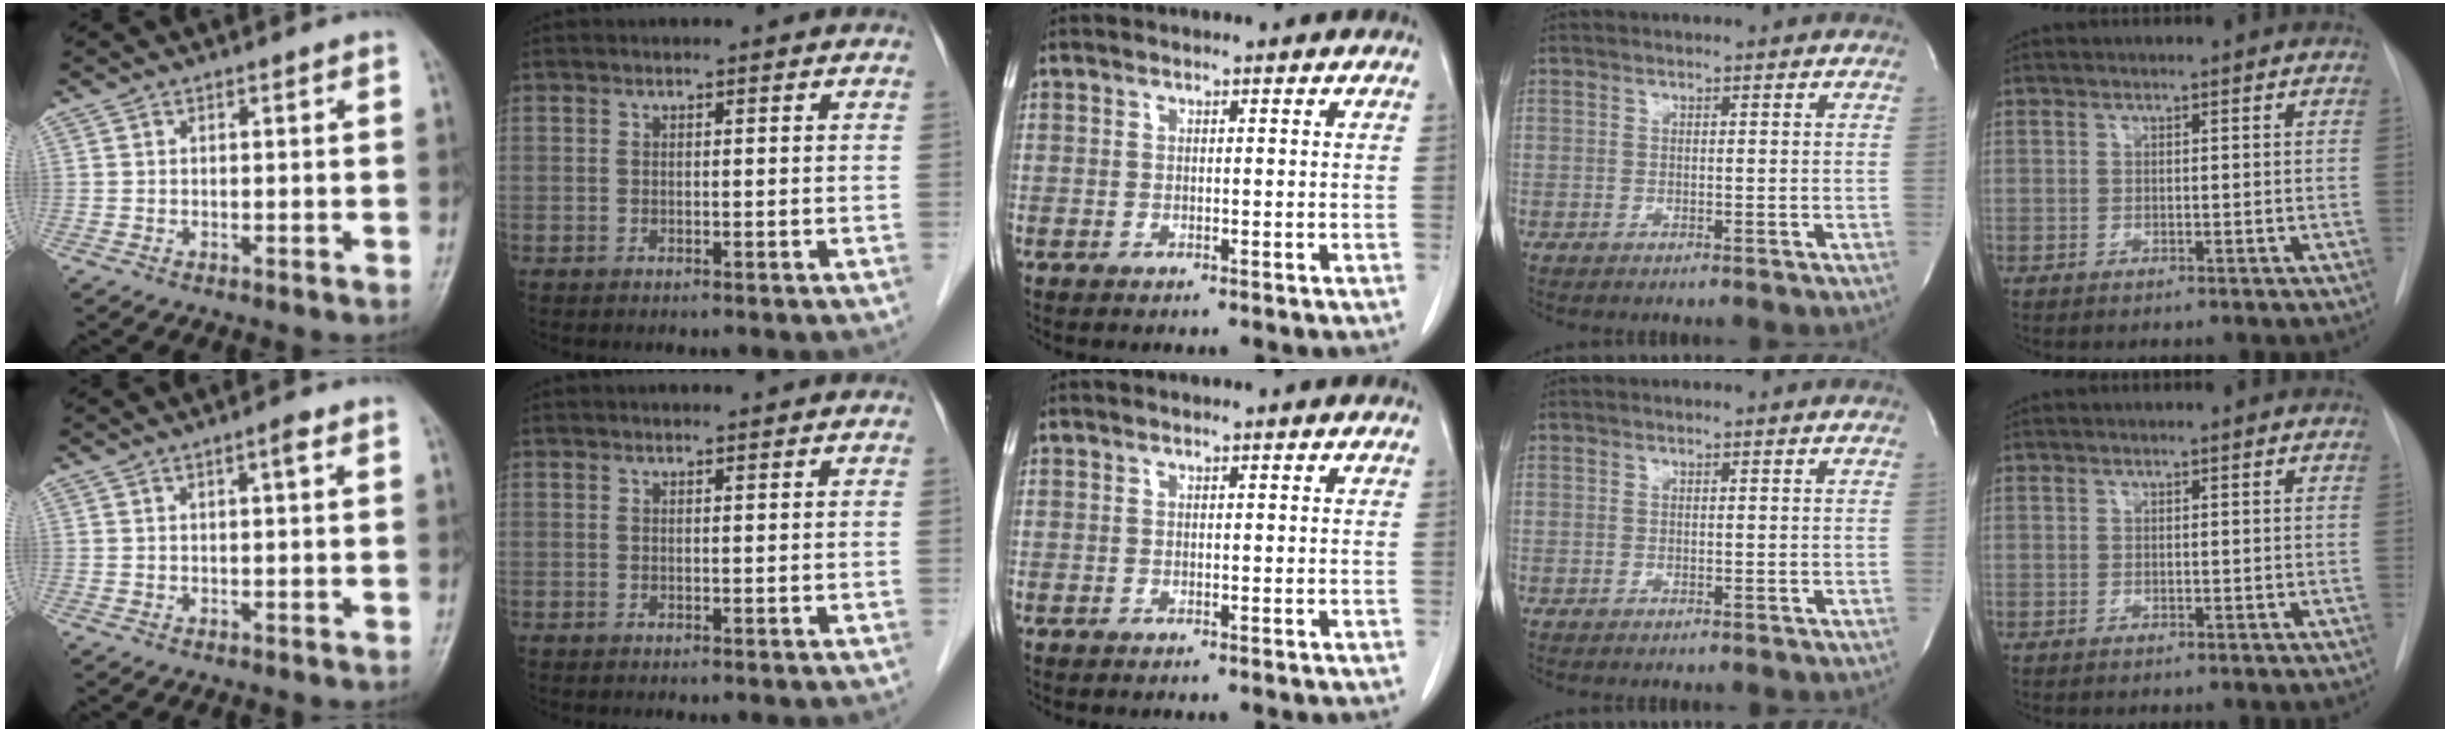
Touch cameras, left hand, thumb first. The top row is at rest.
{"thumb": {"total": 2.2, "force": [0.9, 0.9, 1.8], "torque": [-0.022, 0.002, 0.010]}, "index": {"total": 0.8, "force": [0.8, 0.0, 0.3], "torque": [-0.007, 0.004, 0.013]}}